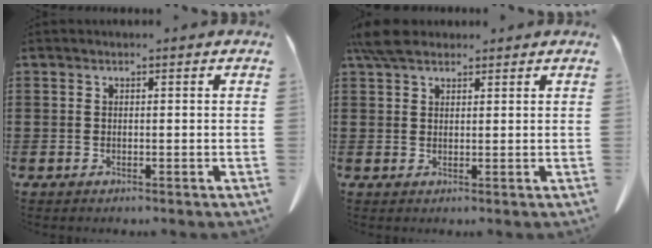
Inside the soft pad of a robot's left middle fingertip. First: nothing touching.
{"total": 4.4, "force": [3.4, 1.7, 2.1], "torque": [-0.051, 0.001, 0.067]}